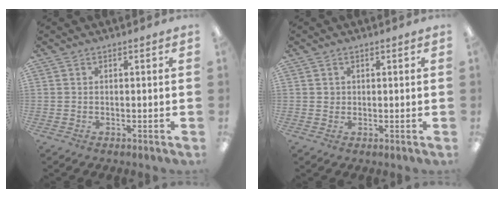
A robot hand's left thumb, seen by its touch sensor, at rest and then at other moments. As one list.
[{"total": 1.1, "force": [0.3, 1.0, 0.1], "torque": [-0.003, 0.005, 0.006]}]